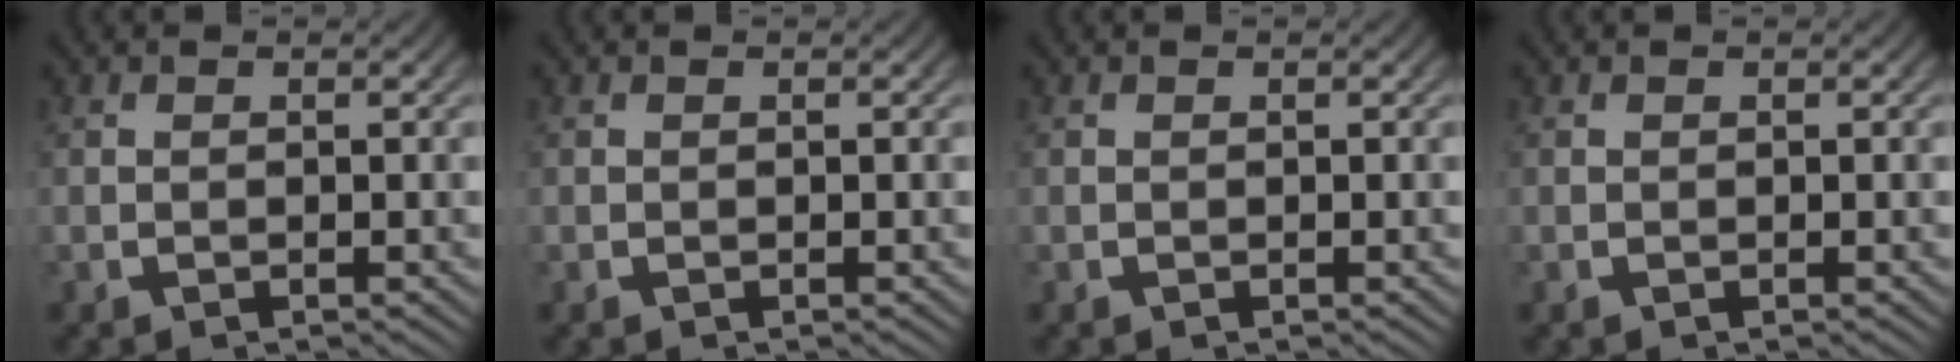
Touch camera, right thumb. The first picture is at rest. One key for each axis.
{"total": 0.0}
{"total": 0.0}
{"total": 0.0}